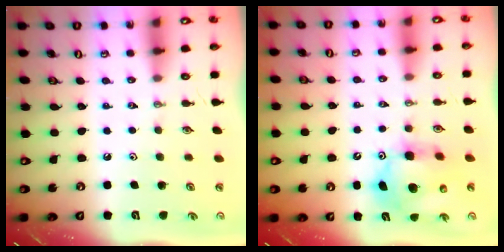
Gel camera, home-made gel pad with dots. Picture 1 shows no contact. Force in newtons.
{"total": 12.3, "press": 12.2, "slide": 1.8}